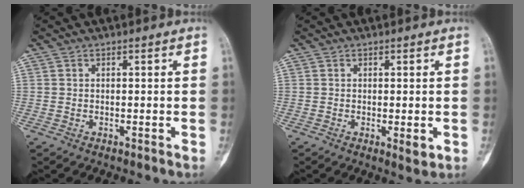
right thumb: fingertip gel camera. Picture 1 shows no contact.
{"total": 2.3, "force": [-0.4, 0.8, 2.1], "torque": [-0.025, -0.006, -0.001]}